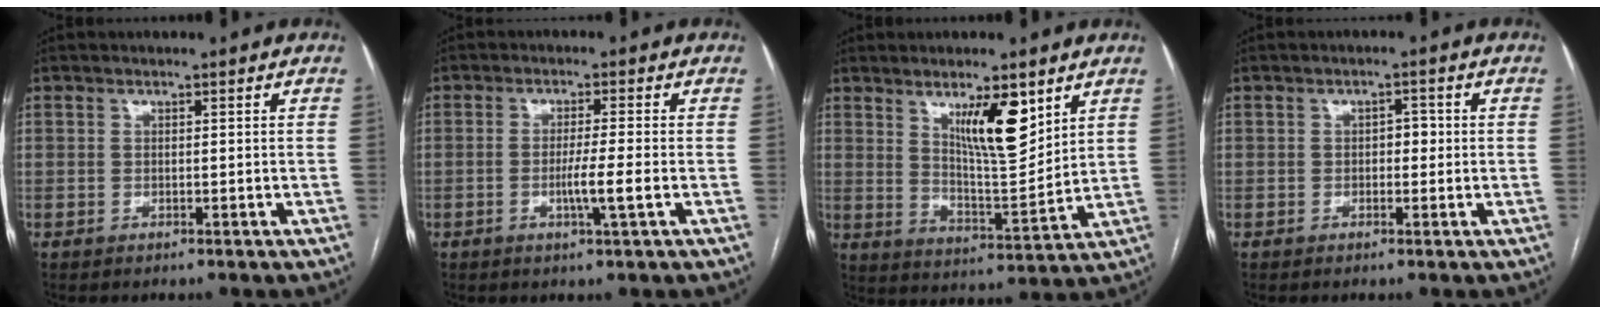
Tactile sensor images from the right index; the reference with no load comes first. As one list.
[{"total": 4.3, "force": [-1.2, -0.5, 4.1], "torque": [-0.074, -0.008, -0.021]}, {"total": 10.2, "force": [5.5, 2.1, 8.4], "torque": [-0.143, -0.011, 0.098]}, {"total": 1.6, "force": [-0.2, 1.1, 1.2], "torque": [-0.012, 0.009, -0.006]}]